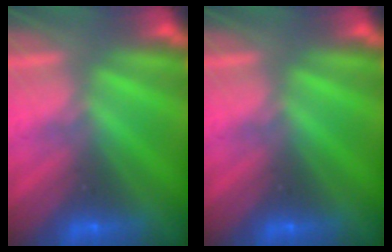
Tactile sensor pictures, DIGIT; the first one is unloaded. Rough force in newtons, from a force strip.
{"total": 0.0}